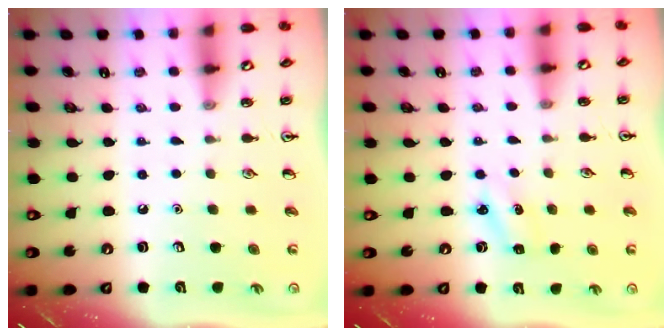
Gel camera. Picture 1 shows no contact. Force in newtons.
{"total": 2.5, "press": 2.3, "slide": 0.8}